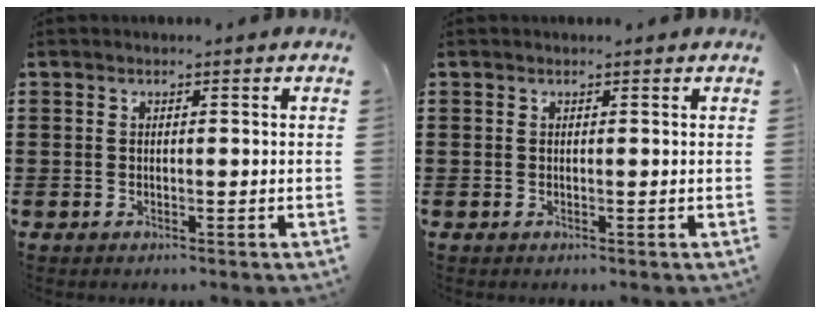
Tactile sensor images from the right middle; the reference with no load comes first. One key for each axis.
{"total": 0.0}